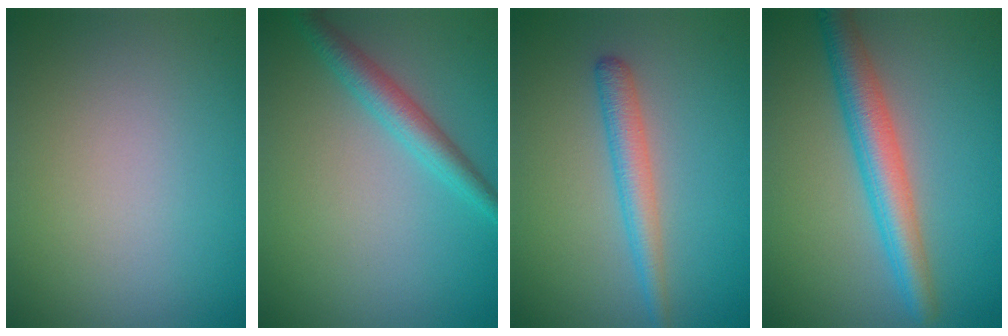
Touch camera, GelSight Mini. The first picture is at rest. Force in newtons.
{"total": 2.9, "press": 2.9, "slide": 0.1}
{"total": 2.8, "press": 2.8, "slide": 0.2}
{"total": 4.8, "press": 4.8, "slide": 0.1}